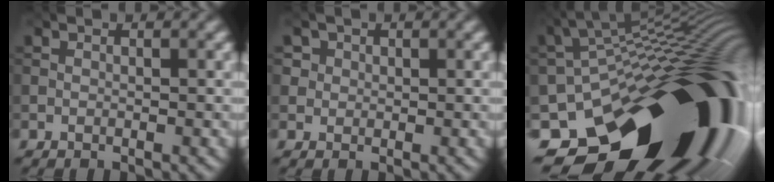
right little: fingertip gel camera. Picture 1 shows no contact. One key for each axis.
{"total": 1.9, "fx": 0.7, "fy": 1.6, "fz": 0.5, "tx": -0.012, "ty": -0.004, "tz": 0.021}
{"total": 20.1, "fx": -10.1, "fy": 9.8, "fz": 14.4, "tx": -0.200, "ty": -0.018, "tz": -0.150}